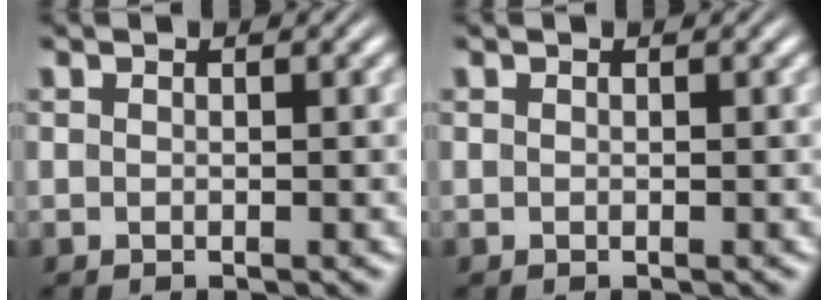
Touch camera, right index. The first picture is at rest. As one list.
[{"total": 0.0}]